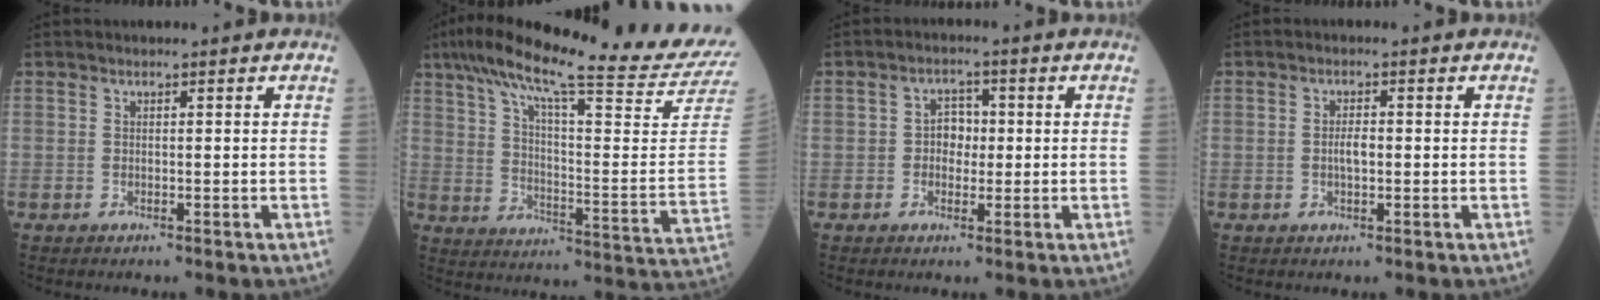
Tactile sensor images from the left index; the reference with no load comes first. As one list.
[{"total": 27.1, "force": [23.5, -1.3, 13.5], "torque": [-0.226, -0.072, 0.317]}, {"total": 3.3, "force": [0.0, 2.4, 2.3], "torque": [-0.033, 0.013, -0.003]}, {"total": 2.1, "force": [-0.1, 0.7, 2.0], "torque": [-0.040, 0.003, -0.002]}]